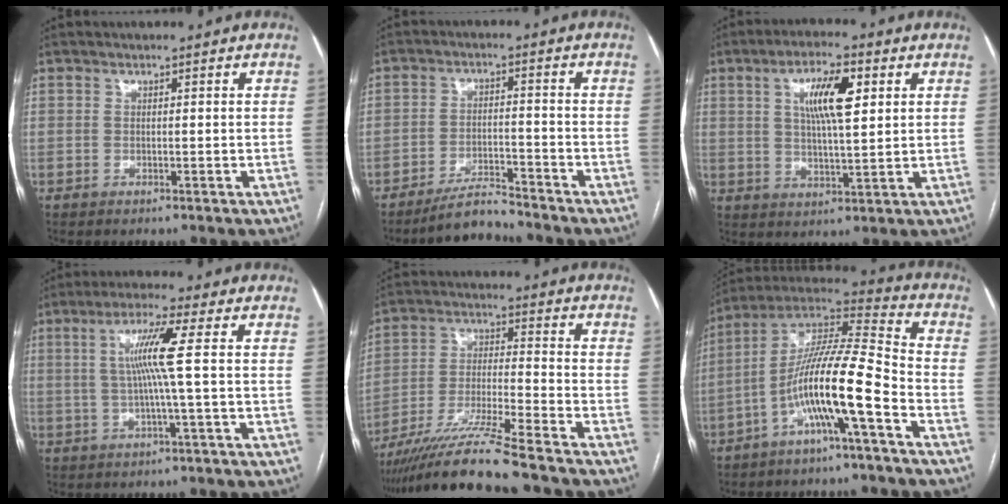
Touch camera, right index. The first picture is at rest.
{"total": 5.2, "force": [-5.1, 0.5, 1.3], "torque": [-0.023, -0.009, -0.090]}
{"total": 9.0, "force": [3.0, 2.1, 8.3], "torque": [-0.150, 0.009, 0.053]}
{"total": 7.4, "force": [0.9, -1.2, 7.2], "torque": [-0.137, 0.006, 0.019]}
{"total": 14.4, "force": [-11.9, -0.8, 8.1], "torque": [-0.149, -0.021, -0.210]}
{"total": 14.4, "force": [-5.6, 0.2, 13.3], "torque": [-0.245, 0.014, -0.107]}